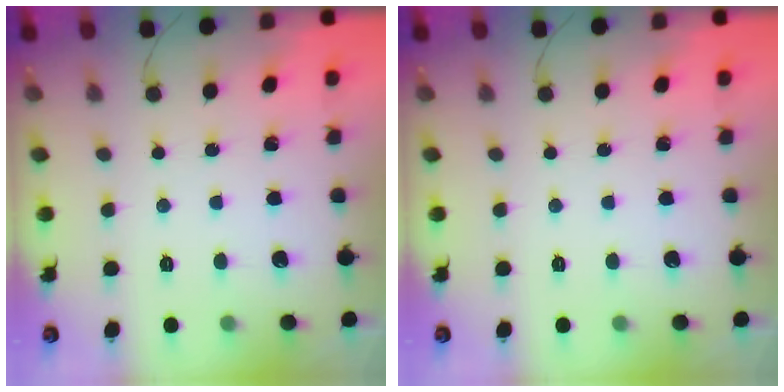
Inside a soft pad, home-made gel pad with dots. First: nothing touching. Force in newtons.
{"total": 0.0}